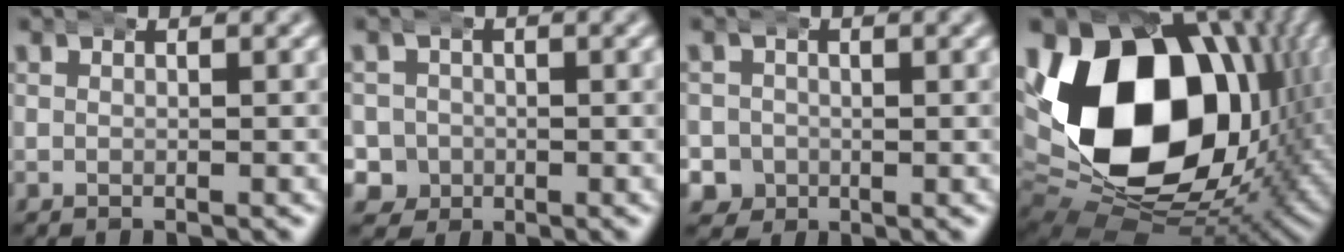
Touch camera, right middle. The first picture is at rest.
{"total": 6.0, "force": [-1.8, 5.6, 1.4], "torque": [-0.050, -0.022, -0.037]}
{"total": 5.4, "force": [-1.6, 5.0, 1.2], "torque": [-0.045, -0.022, -0.031]}
{"total": 27.2, "force": [0.8, 18.0, 20.4], "torque": [-0.355, -0.037, 0.019]}